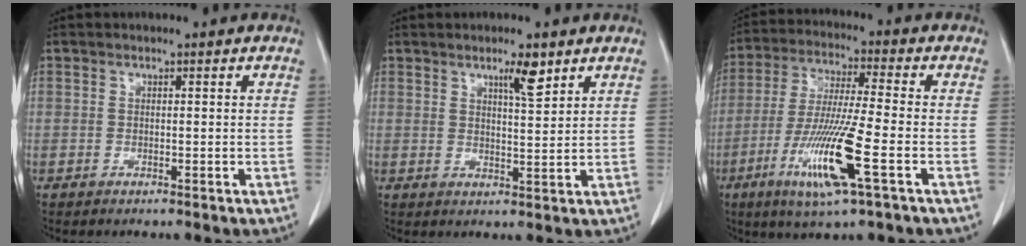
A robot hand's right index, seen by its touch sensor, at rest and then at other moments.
{"total": 4.1, "force": [2.7, 0.5, 3.0], "torque": [-0.050, -0.002, 0.046]}
{"total": 13.4, "force": [-5.1, 0.2, 12.4], "torque": [-0.251, -0.026, -0.097]}